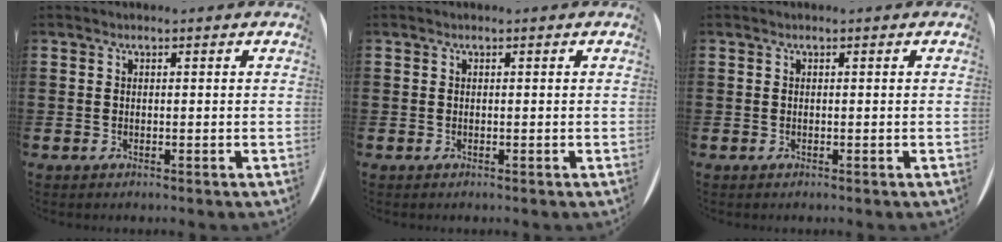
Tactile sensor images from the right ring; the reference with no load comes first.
{"total": 0.0}
{"total": 0.0}